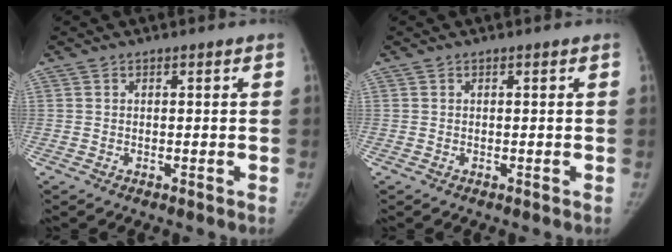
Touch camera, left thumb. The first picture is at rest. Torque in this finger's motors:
{"motor_torque": [0.10, -0.02, 0.08, -0.02, 0.01]}